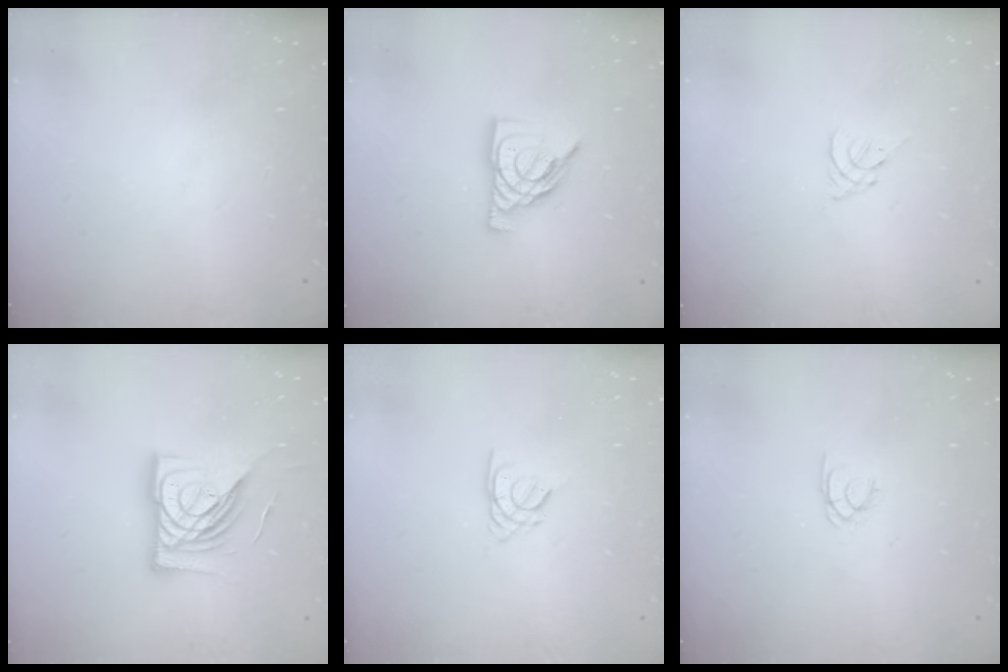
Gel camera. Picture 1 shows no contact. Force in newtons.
{"total": 11.1, "press": 11.0, "slide": 1.0}
{"total": 1.8, "press": 1.7, "slide": 0.5}
{"total": 16.5, "press": 16.3, "slide": 2.1}
{"total": 2.2, "press": 2.1, "slide": 0.5}
{"total": 1.5, "press": 1.4, "slide": 0.2}